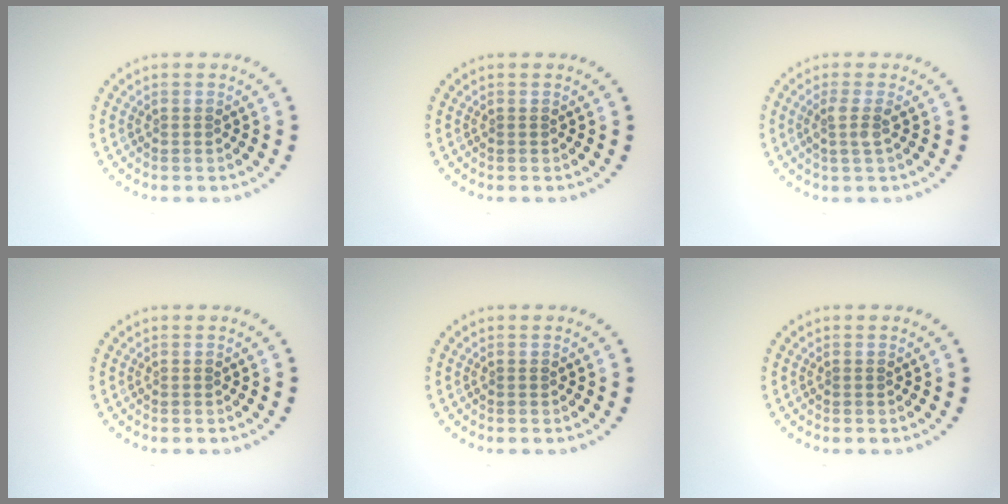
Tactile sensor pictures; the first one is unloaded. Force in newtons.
{"total": 0.0}
{"total": 1.8, "press": 1.4, "slide": 1.2}
{"total": 0.0}
{"total": 0.0}
{"total": 0.0}